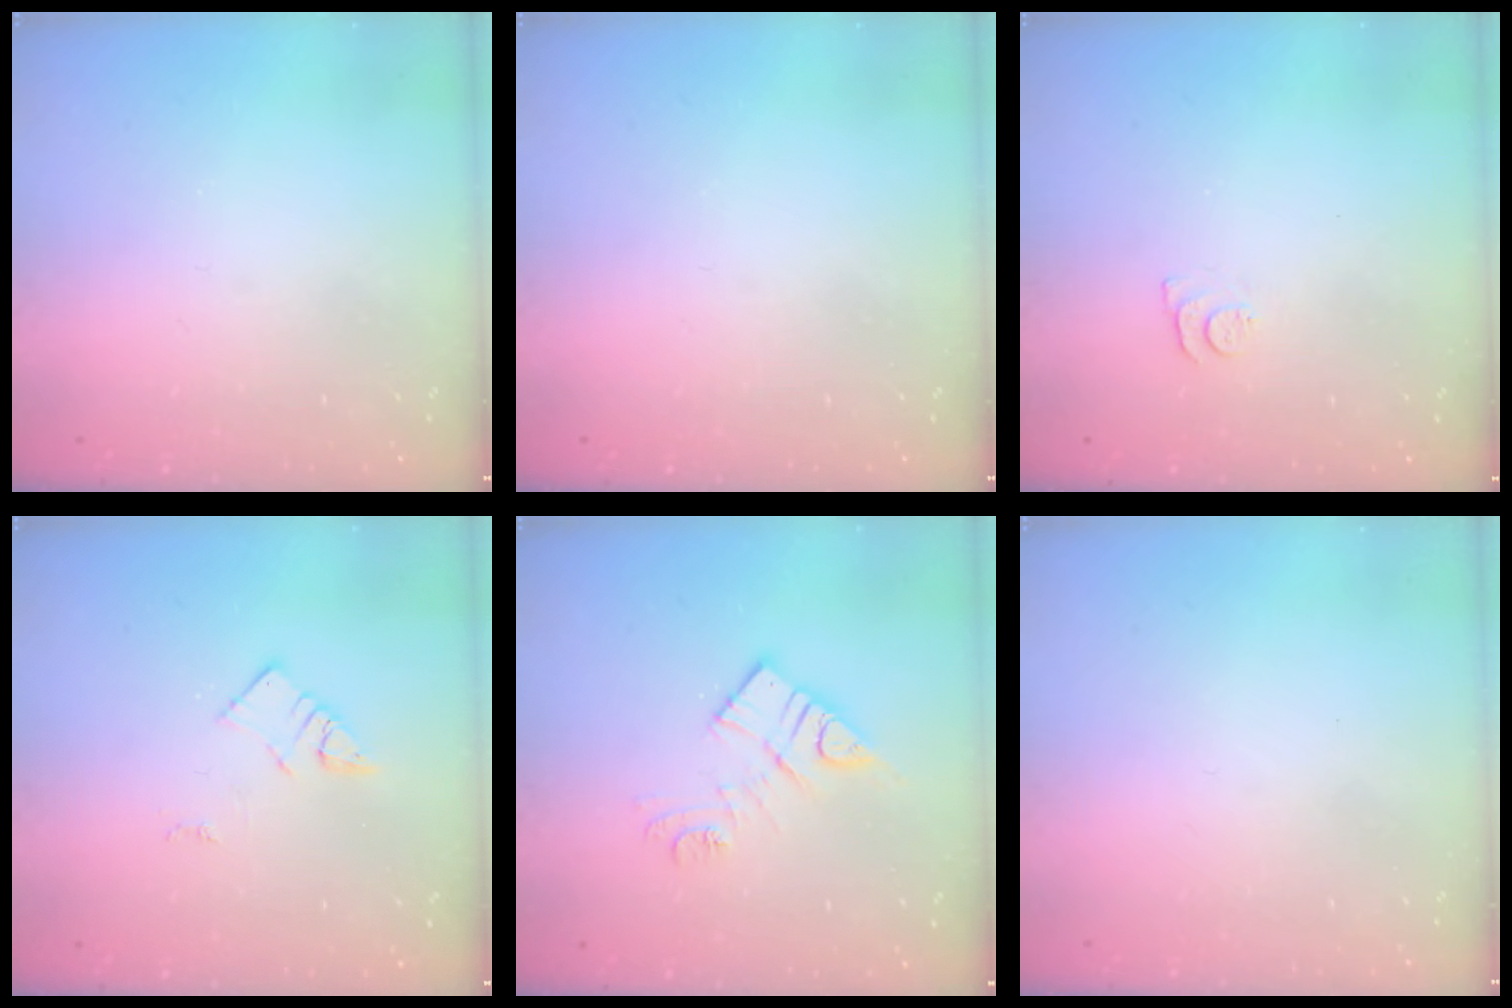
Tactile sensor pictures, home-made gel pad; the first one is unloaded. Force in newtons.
{"total": 0.0}
{"total": 5.6, "press": 5.6, "slide": 0.7}
{"total": 4.4, "press": 4.4, "slide": 0.6}
{"total": 11.1, "press": 11.1, "slide": 0.8}
{"total": 1.8, "press": 1.7, "slide": 0.1}